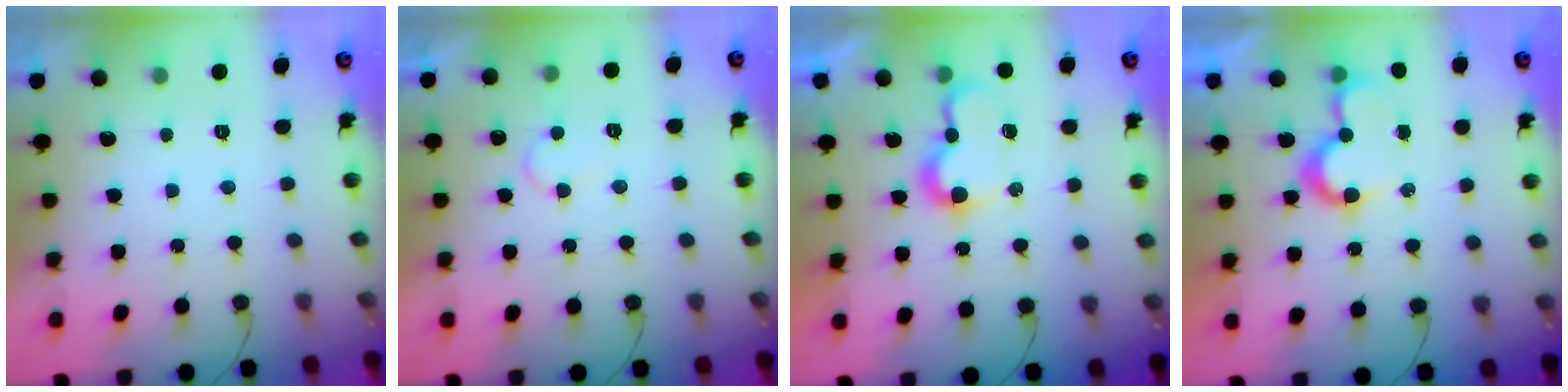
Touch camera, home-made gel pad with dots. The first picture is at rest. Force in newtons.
{"total": 5.6, "press": 5.6, "slide": 0.5}
{"total": 7.9, "press": 7.9, "slide": 0.7}
{"total": 7.8, "press": 7.8, "slide": 0.1}